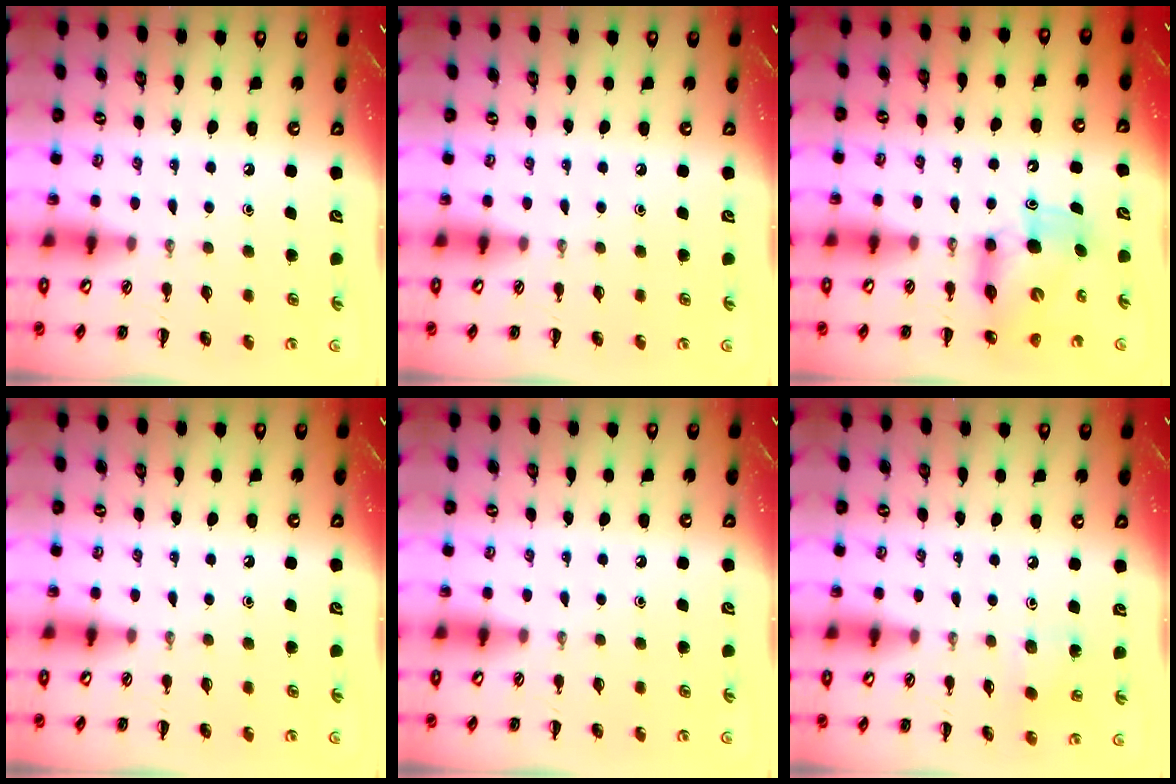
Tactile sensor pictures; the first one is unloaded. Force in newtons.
{"total": 0.0}
{"total": 7.8, "press": 7.6, "slide": 2.0}
{"total": 0.0}
{"total": 0.0}
{"total": 4.4, "press": 4.2, "slide": 1.2}